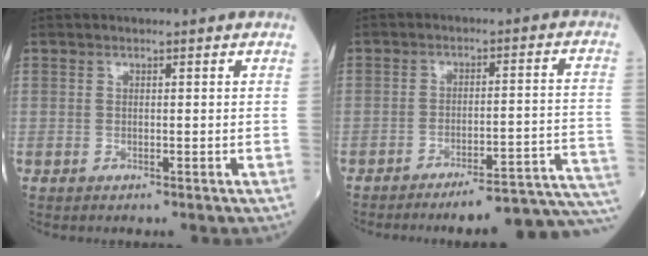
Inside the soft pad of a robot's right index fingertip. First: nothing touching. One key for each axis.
{"total": 16.0, "fx": -14.5, "fy": -1.0, "fz": 6.6, "tx": -0.028, "ty": 0.020, "tz": -0.184}